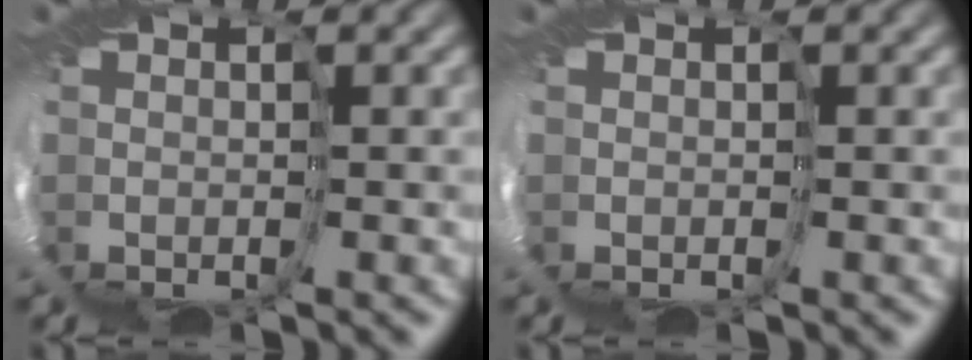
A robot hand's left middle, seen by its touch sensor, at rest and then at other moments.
{"total": 0.0}